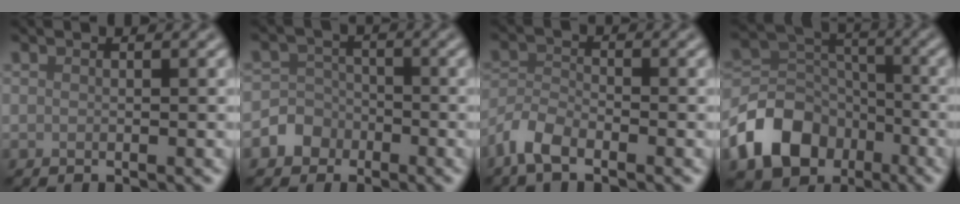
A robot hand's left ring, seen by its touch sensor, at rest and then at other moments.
{"total": 3.3, "force": [-1.6, 2.8, 0.5], "torque": [0.014, 0.008, -0.049]}
{"total": 3.2, "force": [-2.4, 1.2, 1.7], "torque": [-0.034, 0.000, -0.062]}
{"total": 8.6, "force": [-4.5, 6.1, 4.1], "torque": [-0.074, -0.002, -0.094]}